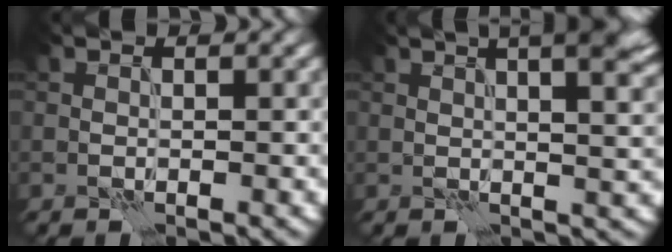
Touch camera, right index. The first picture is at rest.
{"total": 13.8, "force": [7.1, 6.0, 10.2], "torque": [-0.088, 0.065, 0.065]}